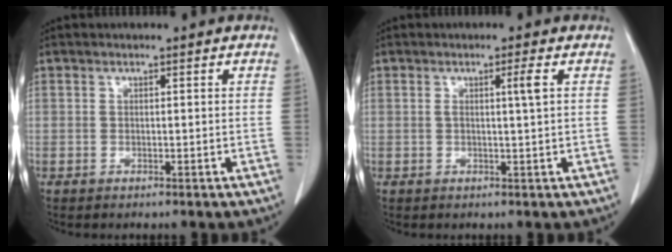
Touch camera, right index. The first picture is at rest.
{"total": 2.0, "force": [0.5, -0.5, 1.9], "torque": [-0.033, -0.002, 0.009]}